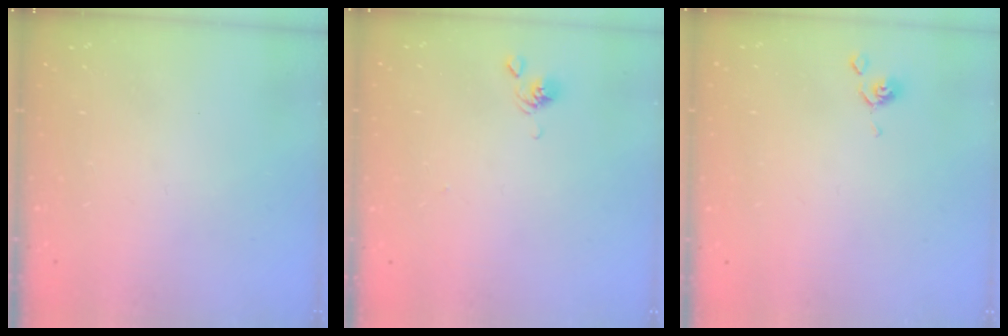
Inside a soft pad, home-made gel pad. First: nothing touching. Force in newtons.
{"total": 2.8, "press": 2.8, "slide": 0.1}
{"total": 2.0, "press": 2.0, "slide": 0.2}